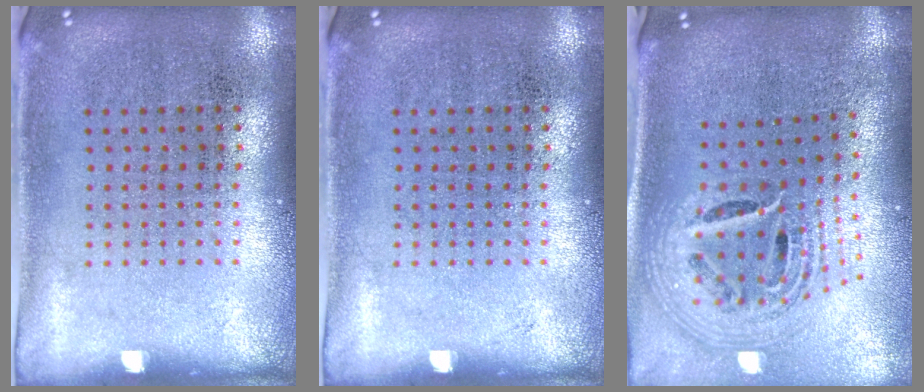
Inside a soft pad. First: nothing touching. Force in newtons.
{"total": 0.0}
{"total": 2.6, "press": 1.9, "slide": 1.9}